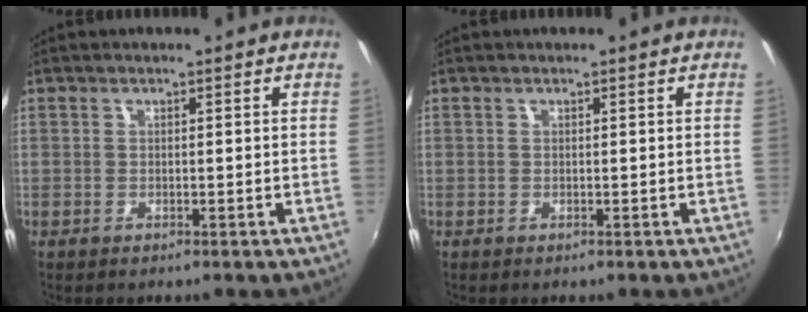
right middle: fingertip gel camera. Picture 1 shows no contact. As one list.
[{"total": 0.0}]